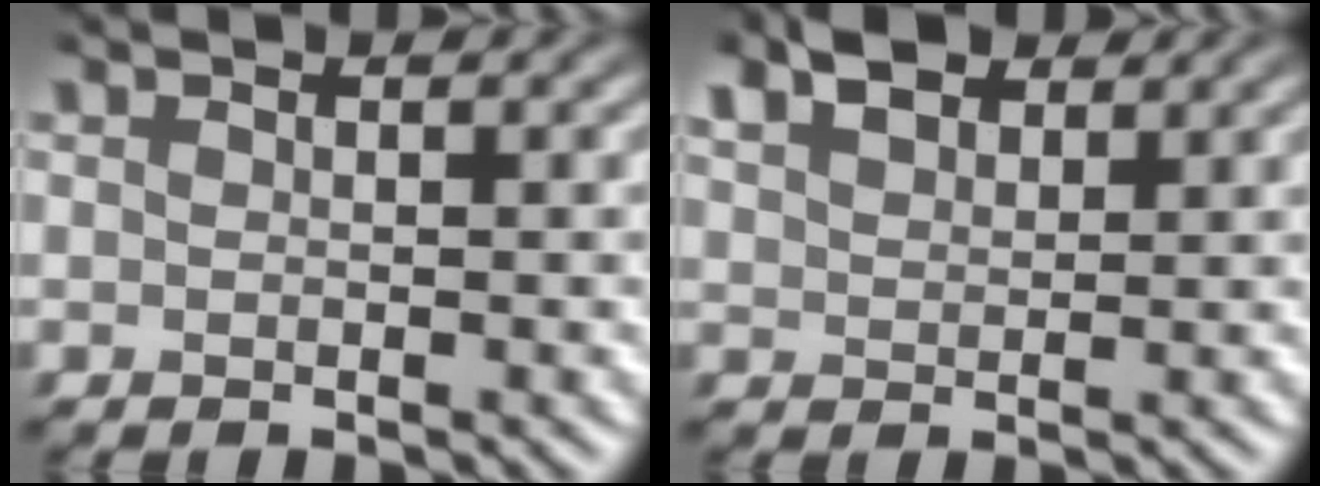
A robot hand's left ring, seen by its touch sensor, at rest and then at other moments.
{"total": 3.1, "force": [2.2, 1.6, 1.5], "torque": [-0.041, 0.012, 0.043]}